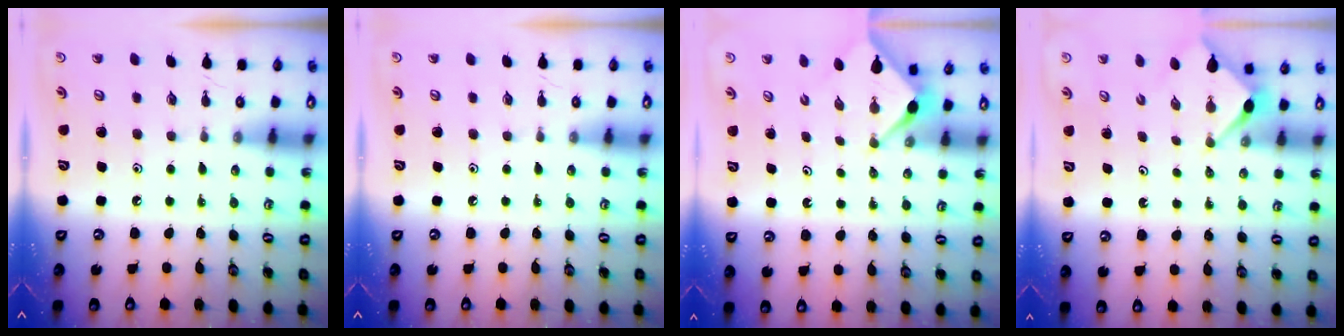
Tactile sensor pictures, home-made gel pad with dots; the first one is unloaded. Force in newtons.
{"total": 0.0}
{"total": 3.0, "press": 3.0, "slide": 0.2}
{"total": 2.8, "press": 2.8, "slide": 0.3}